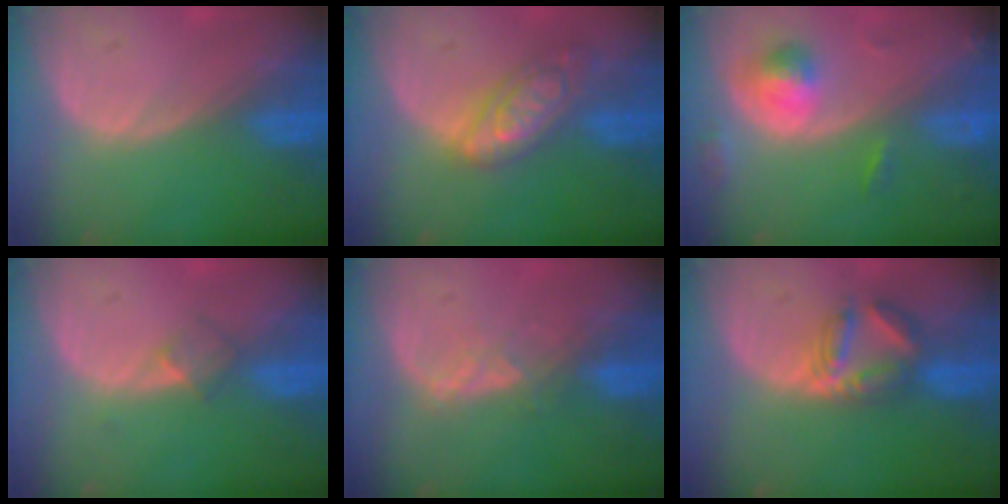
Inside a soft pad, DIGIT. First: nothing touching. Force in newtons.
{"total": 6.7, "press": 6.7, "slide": 0.4}
{"total": 5.4, "press": 4.9, "slide": 2.3}
{"total": 2.3, "press": 2.0, "slide": 1.1}
{"total": 2.9, "press": 2.8, "slide": 0.7}
{"total": 5.8, "press": 5.6, "slide": 1.2}